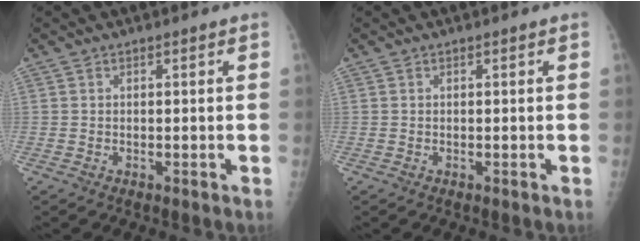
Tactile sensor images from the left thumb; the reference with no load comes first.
{"total": 0.0}